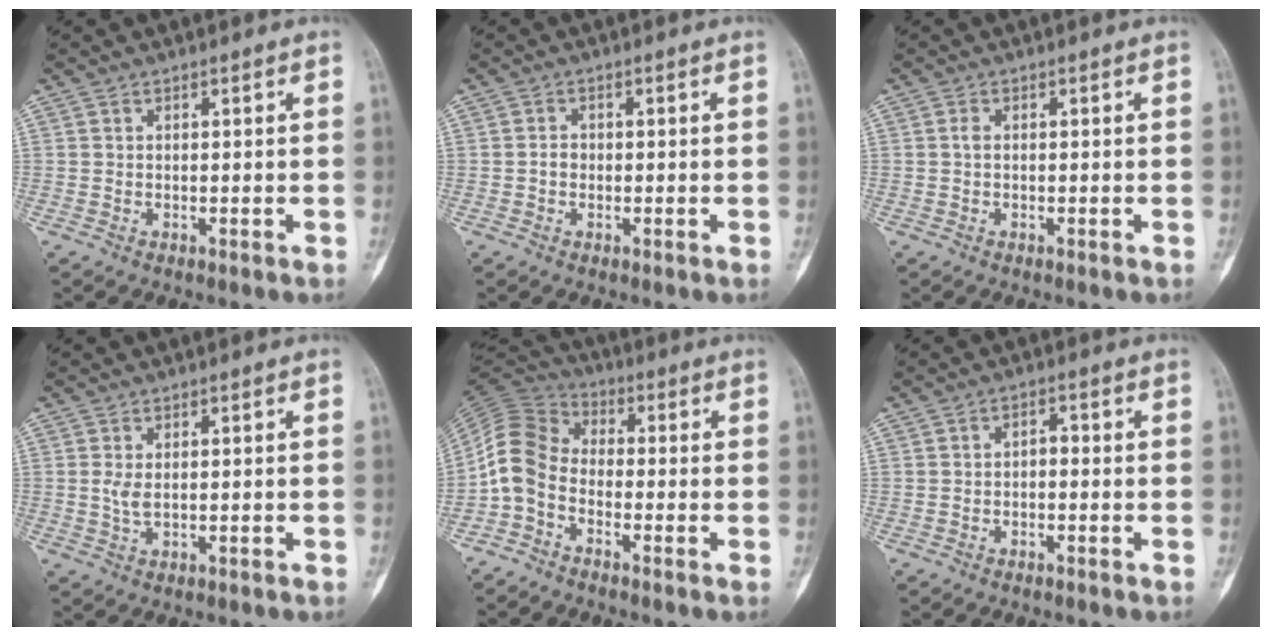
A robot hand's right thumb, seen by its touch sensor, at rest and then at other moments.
{"total": 1.4, "force": [-0.4, 1.2, 0.7], "torque": [-0.003, 0.007, -0.010]}
{"total": 0.7, "force": [0.0, 0.5, 0.6], "torque": [-0.011, 0.001, -0.004]}
{"total": 2.2, "force": [0.2, 1.0, 1.9], "torque": [-0.041, -0.003, 0.006]}
{"total": 7.9, "force": [-3.0, 5.5, 4.8], "torque": [-0.090, 0.045, -0.082]}
{"total": 1.8, "force": [-0.4, 1.1, 1.3], "torque": [-0.011, 0.013, -0.013]}